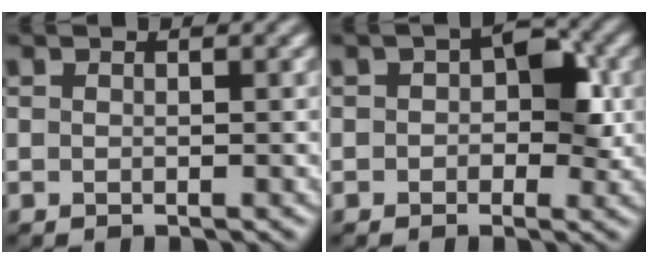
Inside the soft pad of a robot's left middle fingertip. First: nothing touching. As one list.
[{"total": 3.8, "force": [0.6, 2.4, 2.9], "torque": [-0.028, 0.005, -0.002]}]